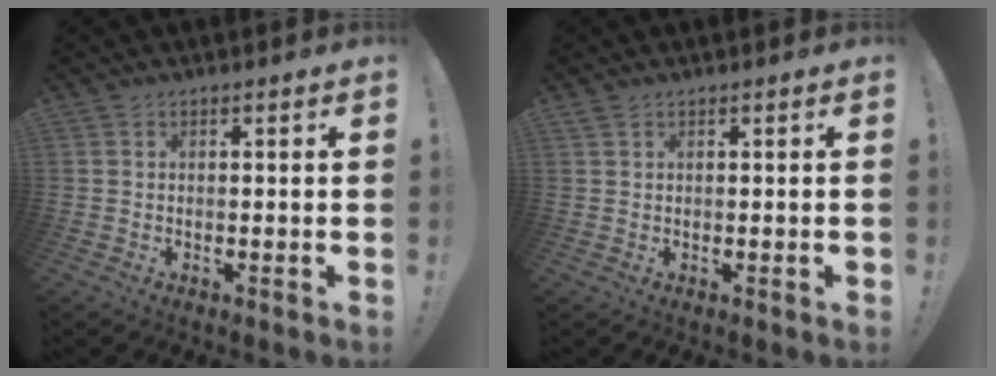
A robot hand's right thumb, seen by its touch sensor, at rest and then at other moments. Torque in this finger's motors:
{"motor_torque": [0.02, 0.02, 0.10, 0.11, 0.08]}